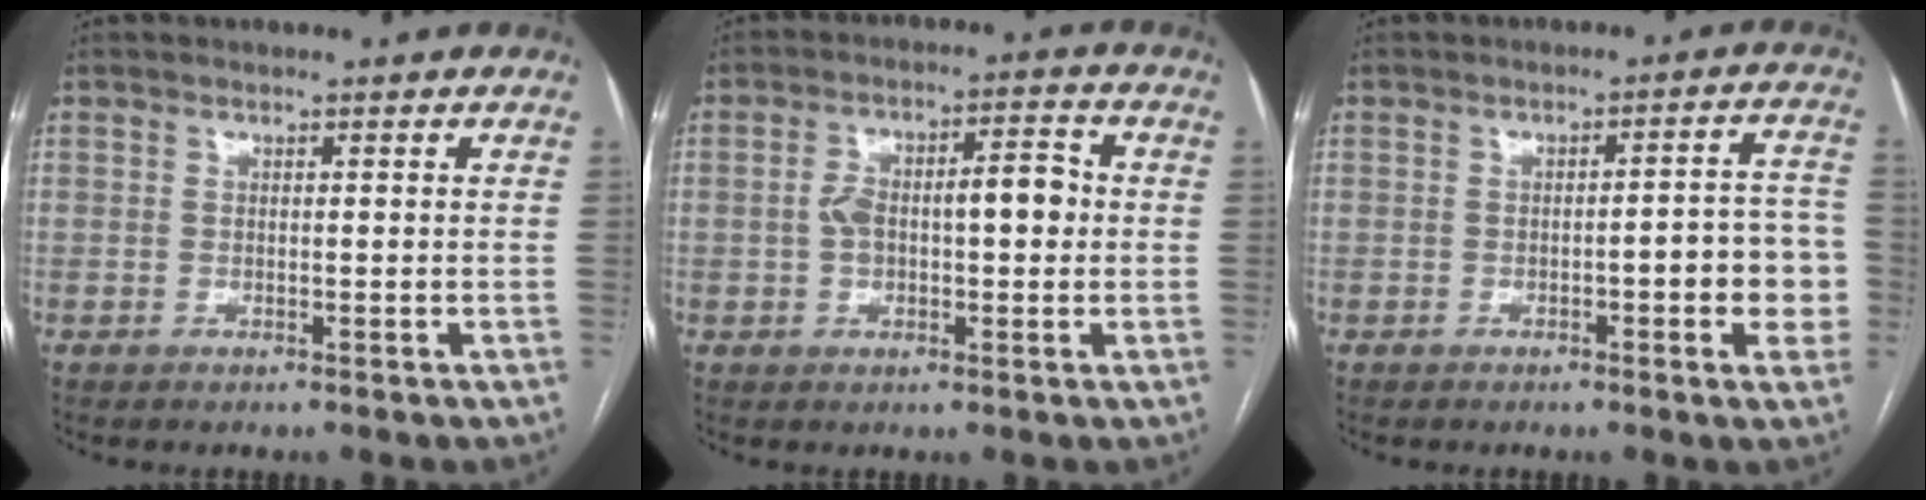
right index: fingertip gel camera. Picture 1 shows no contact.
{"total": 8.4, "force": [0.1, 3.4, 7.7], "torque": [-0.141, 0.031, 0.002]}
{"total": 7.5, "force": [-1.9, 1.8, 7.1], "torque": [-0.076, 0.022, -0.025]}